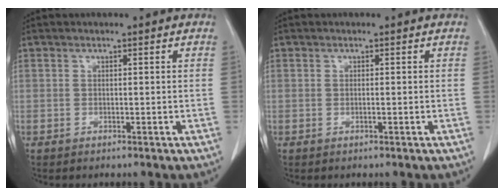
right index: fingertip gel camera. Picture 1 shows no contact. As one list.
[{"total": 0.0}]